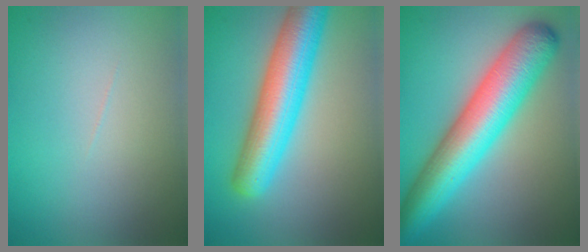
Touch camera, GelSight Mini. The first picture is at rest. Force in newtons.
{"total": 8.1, "press": 8.1, "slide": 0.2}
{"total": 10.1, "press": 10.1, "slide": 0.2}